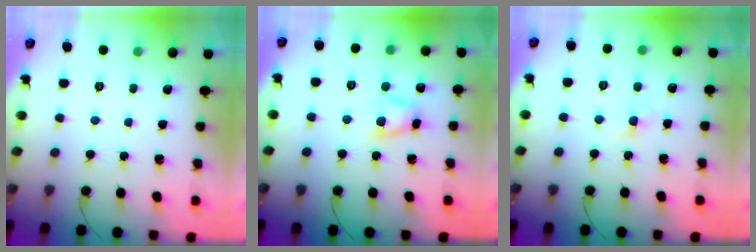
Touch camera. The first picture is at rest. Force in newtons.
{"total": 5.6, "press": 5.6, "slide": 0.7}
{"total": 2.2, "press": 2.1, "slide": 0.8}